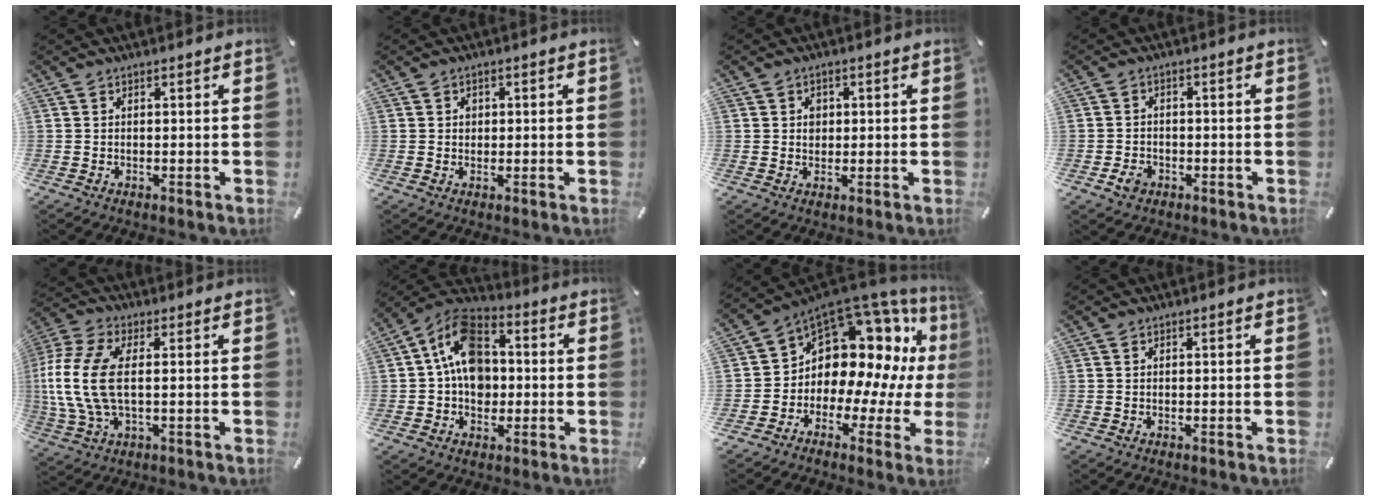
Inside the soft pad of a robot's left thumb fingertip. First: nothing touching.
{"total": 1.5, "force": [0.1, 1.4, 0.5], "torque": [-0.004, 0.002, -0.002]}
{"total": 2.4, "force": [0.2, 2.2, 1.0], "torque": [0.002, -0.003, -0.004]}
{"total": 3.7, "force": [-1.7, 2.8, 1.6], "torque": [-0.032, 0.005, -0.032]}
{"total": 14.0, "force": [0.7, 6.8, 12.2], "torque": [-0.268, -0.011, 0.013]}
{"total": 12.9, "force": [-0.1, 10.1, 8.1], "torque": [-0.161, 0.015, -0.003]}
{"total": 14.3, "force": [4.9, 10.3, 8.6], "torque": [-0.147, -0.070, 0.087]}
{"total": 0.0}